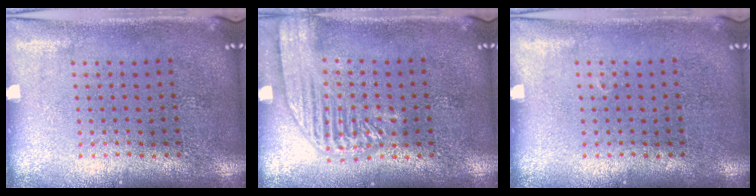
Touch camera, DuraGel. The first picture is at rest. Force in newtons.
{"total": 1.9, "press": 1.8, "slide": 0.2}
{"total": 0.0}